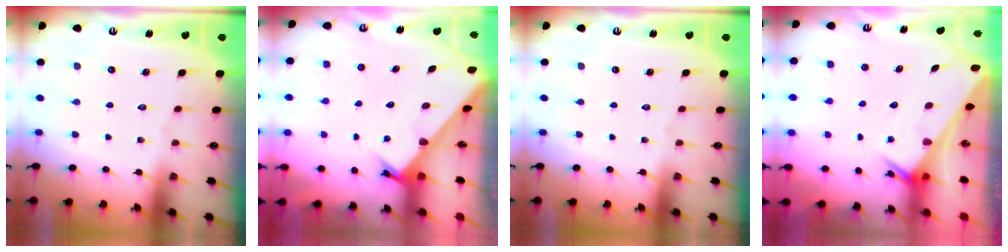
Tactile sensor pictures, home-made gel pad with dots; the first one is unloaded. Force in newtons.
{"total": 2.2, "press": 2.2, "slide": 0.2}
{"total": 0.0}
{"total": 2.6, "press": 2.6, "slide": 0.1}